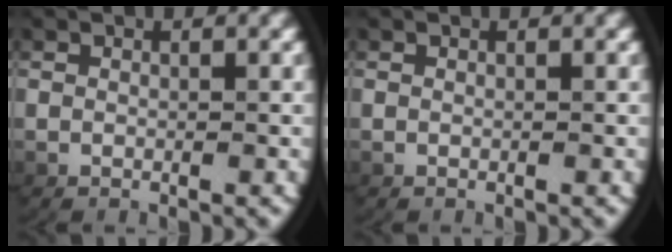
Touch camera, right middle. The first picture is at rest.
{"total": 0.0}